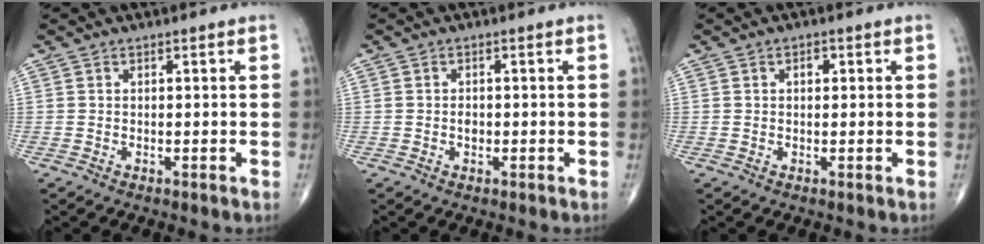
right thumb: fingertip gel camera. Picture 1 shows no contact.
{"total": 1.2, "force": [-0.2, 0.9, 0.8], "torque": [-0.011, 0.002, -0.003]}
{"total": 1.4, "force": [0.4, 0.8, 1.0], "torque": [-0.012, 0.001, 0.005]}